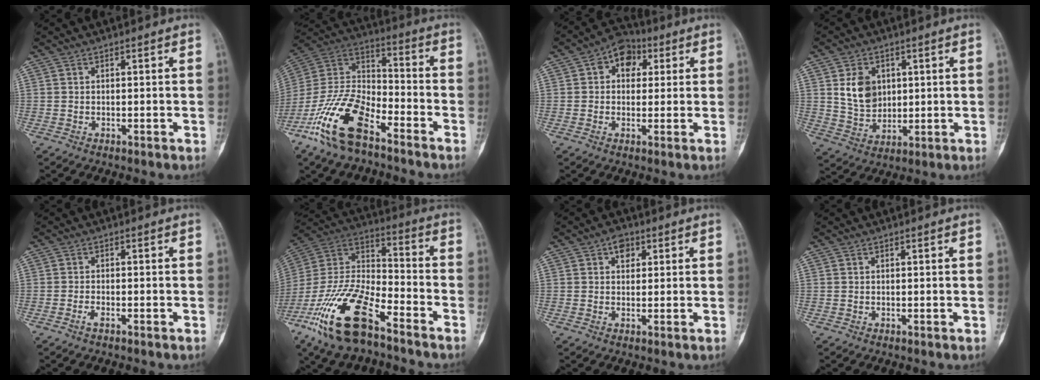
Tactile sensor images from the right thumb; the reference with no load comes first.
{"total": 18.3, "force": [-11.1, 7.8, 12.3], "torque": [-0.245, 0.062, -0.216]}
{"total": 7.7, "force": [2.4, 5.6, 4.6], "torque": [-0.036, 0.012, 0.028]}
{"total": 8.5, "force": [2.3, 6.5, 4.9], "torque": [-0.059, -0.017, 0.051]}
{"total": 1.6, "force": [-1.1, 0.4, 1.1], "torque": [-0.028, 0.006, -0.021]}
{"total": 21.7, "force": [-13.2, 8.2, 15.2], "torque": [-0.323, 0.052, -0.249]}
{"total": 3.1, "force": [1.3, 2.2, 1.8], "torque": [-0.013, 0.003, 0.015]}
{"total": 0.0}